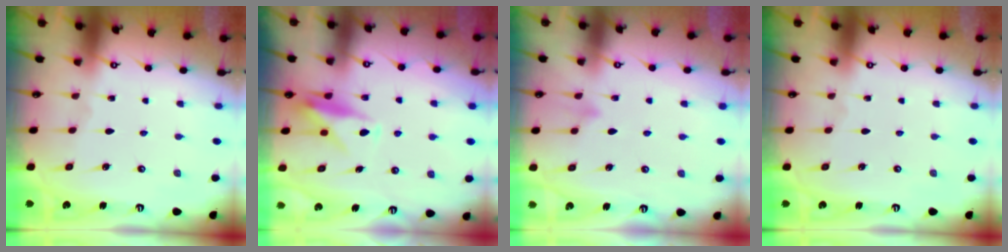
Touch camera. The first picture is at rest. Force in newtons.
{"total": 10.9, "press": 10.9, "slide": 0.6}
{"total": 7.4, "press": 7.4, "slide": 0.6}
{"total": 0.0}